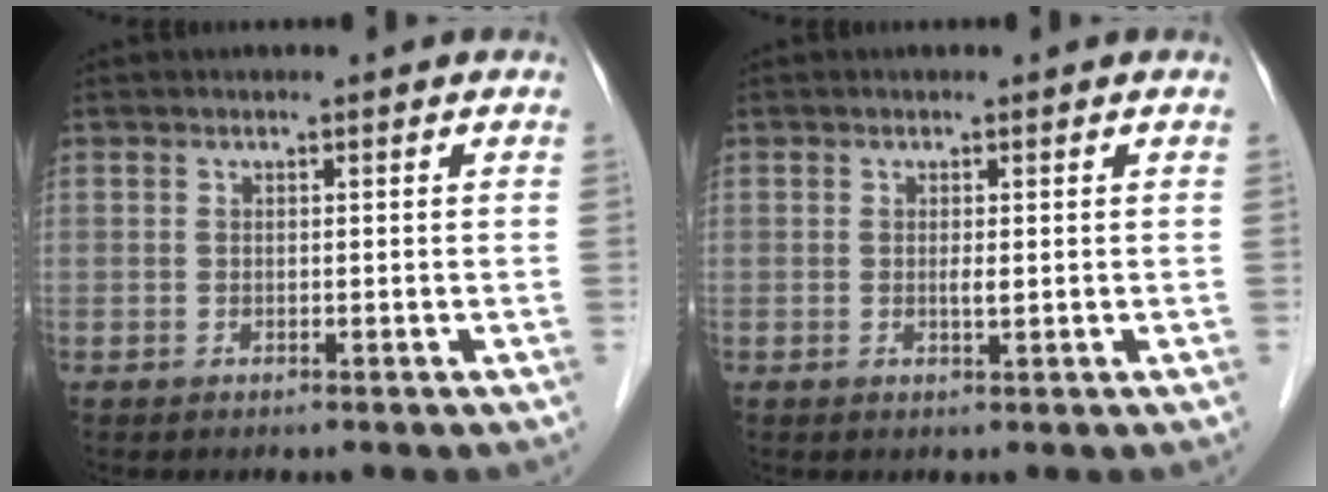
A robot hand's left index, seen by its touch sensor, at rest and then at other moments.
{"total": 0.9, "force": [0.2, 0.1, 0.9], "torque": [-0.020, -0.002, 0.004]}